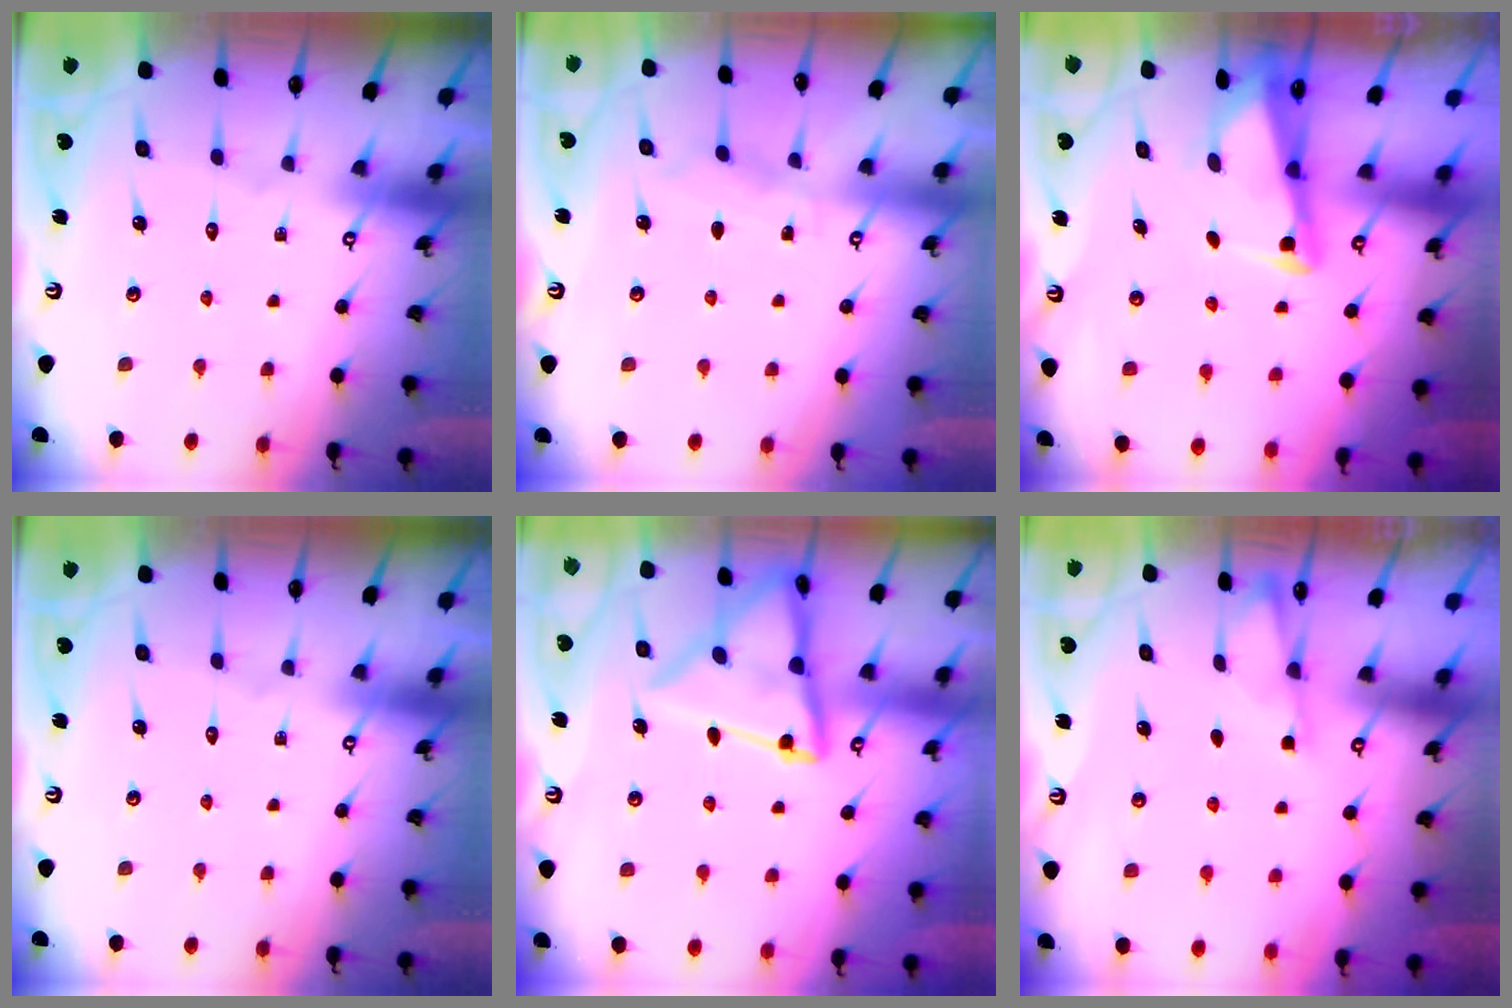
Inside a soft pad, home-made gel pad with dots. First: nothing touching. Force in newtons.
{"total": 4.7, "press": 4.7, "slide": 0.6}
{"total": 2.5, "press": 2.5, "slide": 0.2}
{"total": 0.0}
{"total": 15.4, "press": 15.3, "slide": 1.6}
{"total": 2.4, "press": 2.3, "slide": 0.5}